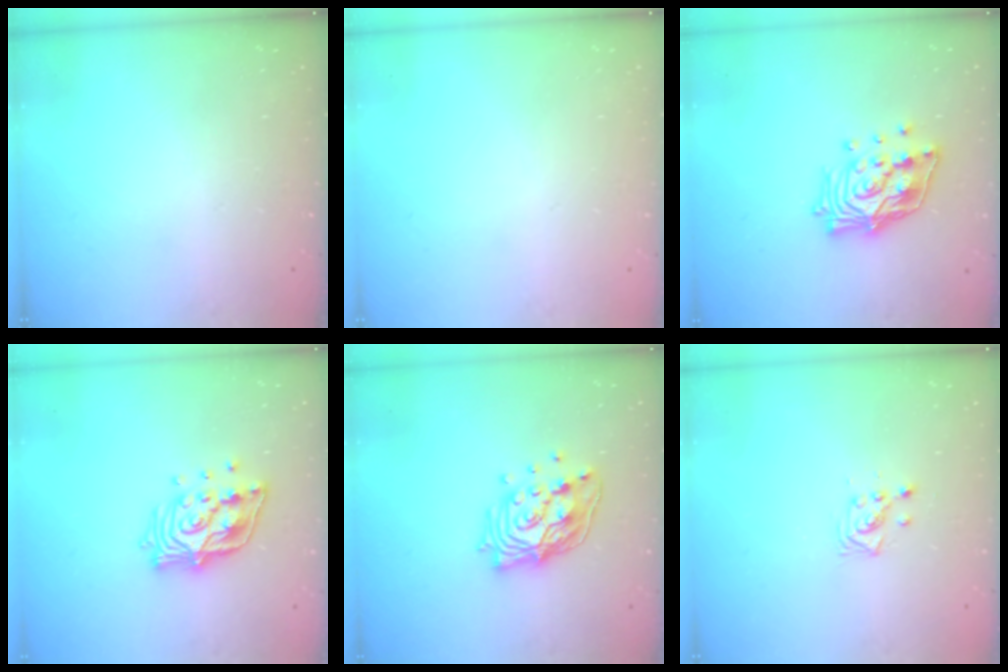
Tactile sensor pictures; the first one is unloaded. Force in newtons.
{"total": 0.0}
{"total": 14.6, "press": 14.5, "slide": 1.8}
{"total": 14.7, "press": 14.6, "slide": 1.4}
{"total": 16.5, "press": 16.1, "slide": 3.6}
{"total": 3.3, "press": 3.3, "slide": 0.4}